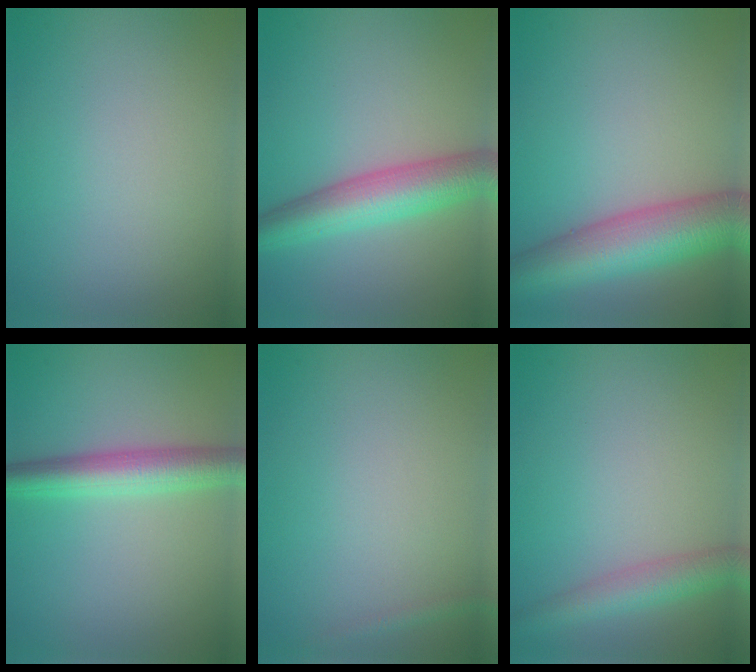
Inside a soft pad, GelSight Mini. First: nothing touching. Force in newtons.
{"total": 6.2, "press": 6.2, "slide": 0.2}
{"total": 8.8, "press": 8.8, "slide": 0.2}
{"total": 4.6, "press": 4.6, "slide": 0.1}
{"total": 0.7, "press": 0.7, "slide": 0.0}
{"total": 3.5, "press": 3.5, "slide": 0.2}